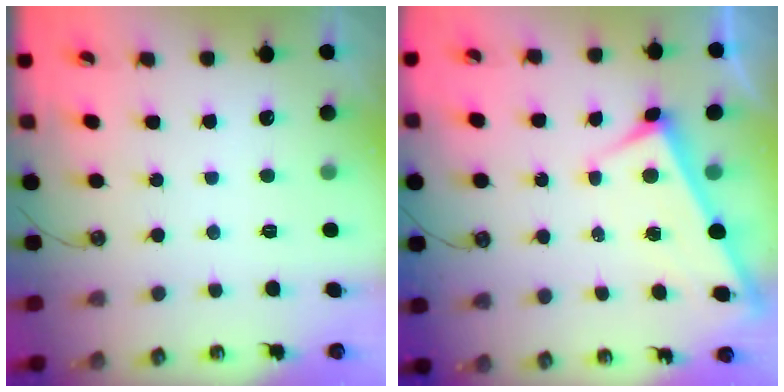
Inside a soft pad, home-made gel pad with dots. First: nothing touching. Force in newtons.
{"total": 3.3, "press": 3.3, "slide": 0.0}